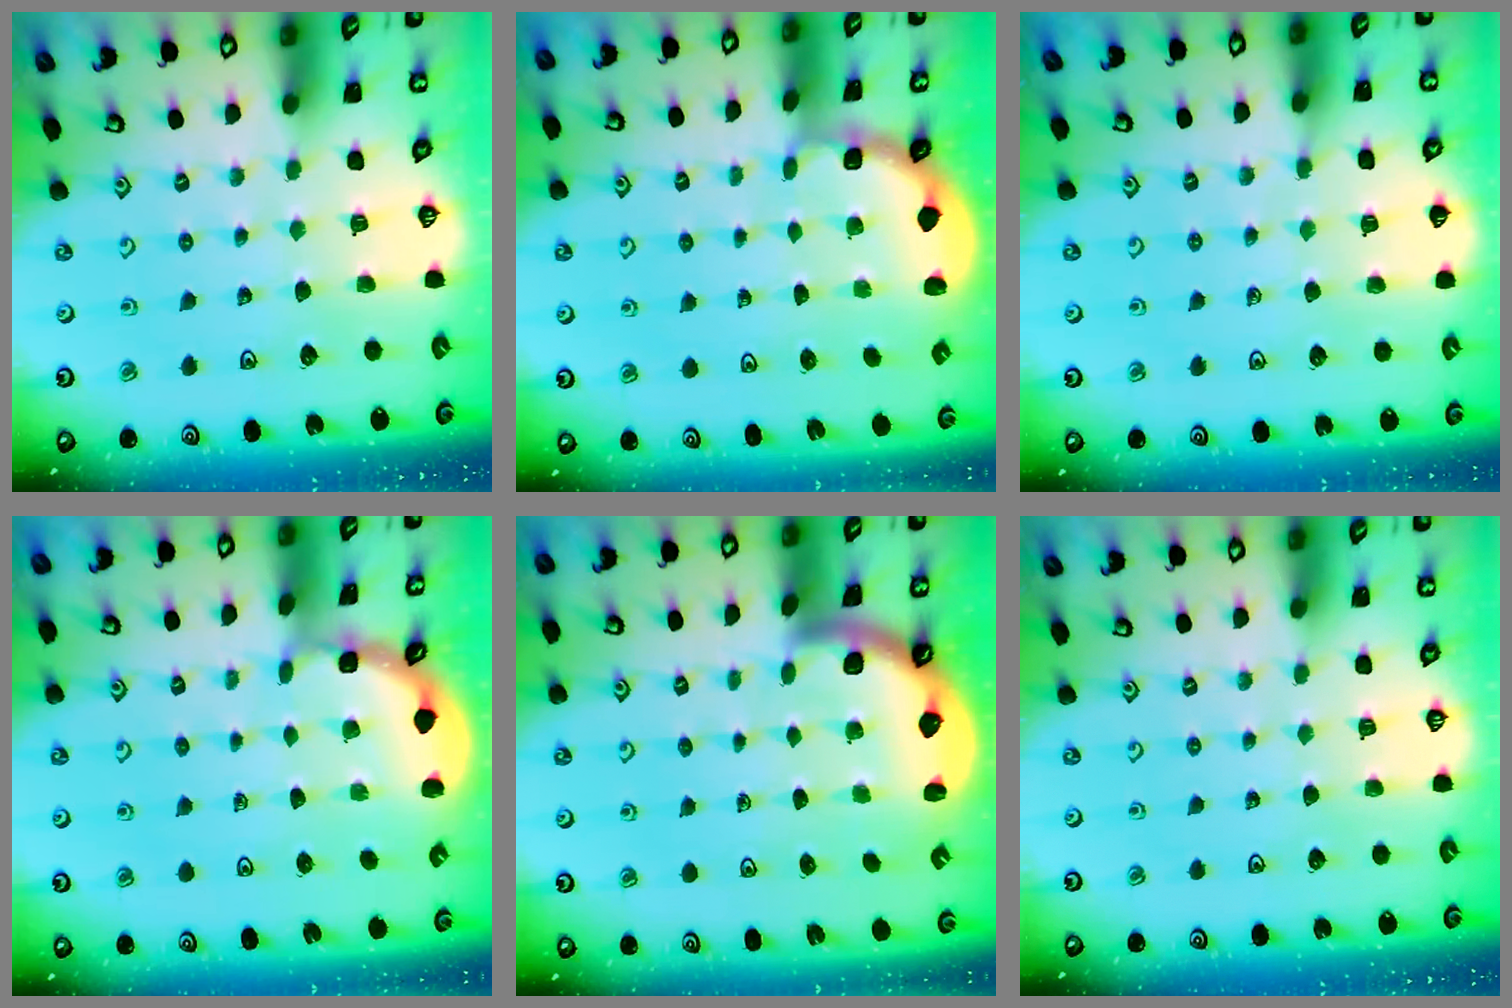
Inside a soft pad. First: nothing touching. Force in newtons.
{"total": 1.9, "press": 1.7, "slide": 0.7}
{"total": 5.5, "press": 5.4, "slide": 0.7}
{"total": 1.5, "press": 1.5, "slide": 0.2}
{"total": 2.4, "press": 2.4, "slide": 0.3}
{"total": 0.0}